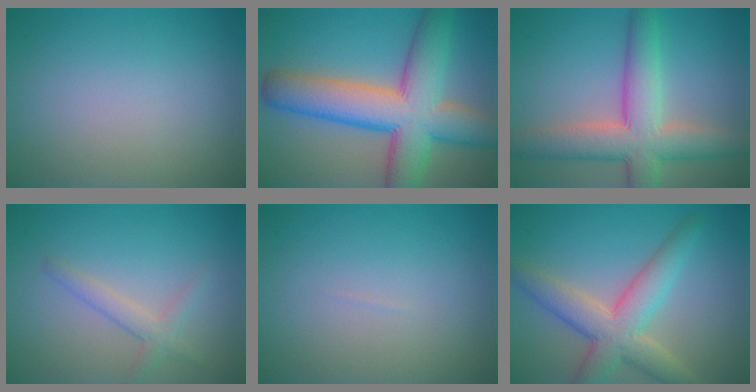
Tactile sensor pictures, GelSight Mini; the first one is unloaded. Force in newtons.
{"total": 11.3, "press": 11.2, "slide": 0.5}
{"total": 7.4, "press": 7.4, "slide": 0.4}
{"total": 2.0, "press": 2.0, "slide": 0.1}
{"total": 0.0}
{"total": 6.0, "press": 6.0, "slide": 0.5}